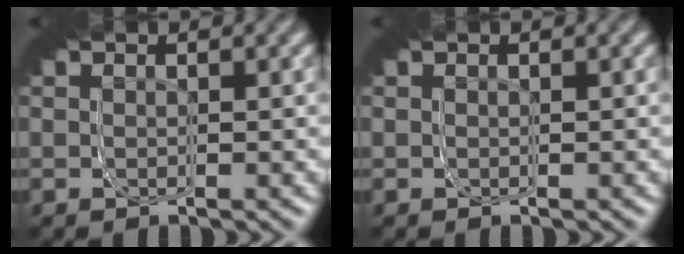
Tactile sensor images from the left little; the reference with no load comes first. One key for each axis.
{"total": 0.0}